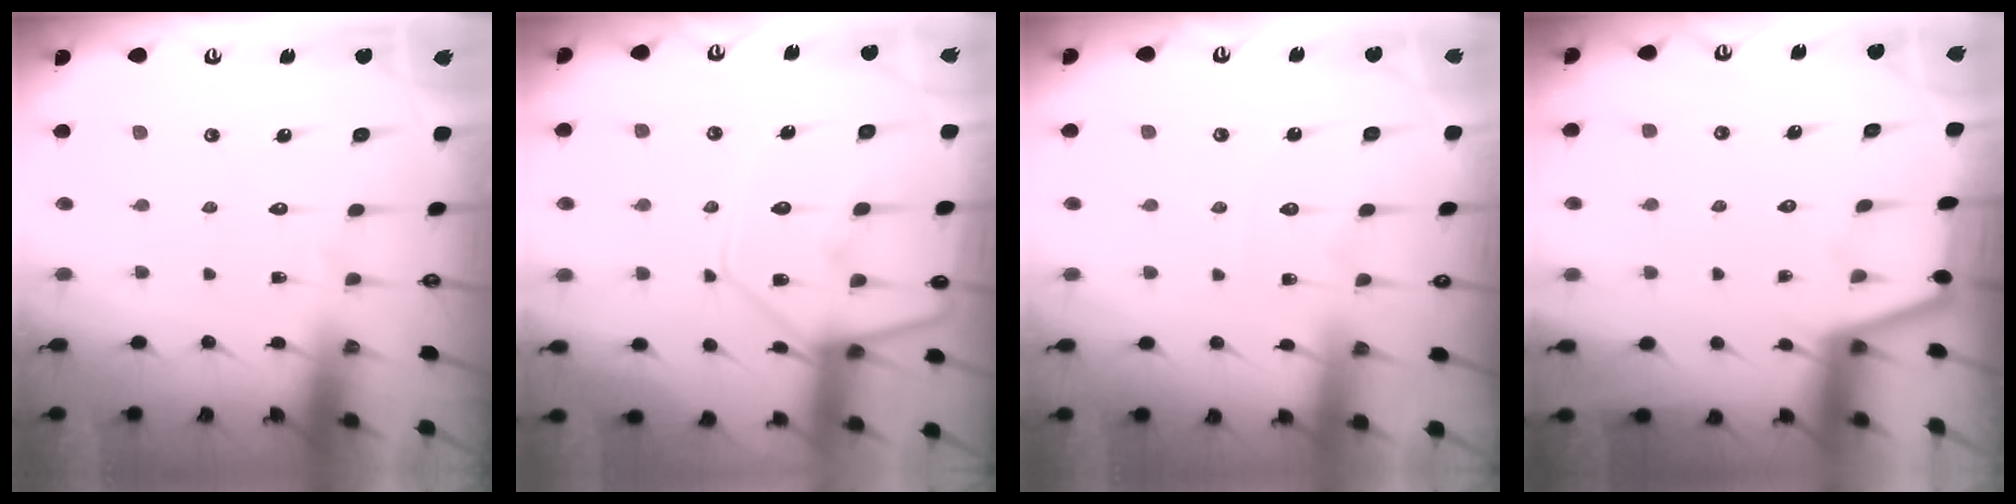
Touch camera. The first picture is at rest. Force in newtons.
{"total": 13.0, "press": 13.0, "slide": 0.9}
{"total": 3.5, "press": 3.5, "slide": 0.2}
{"total": 1.2, "press": 1.1, "slide": 0.3}